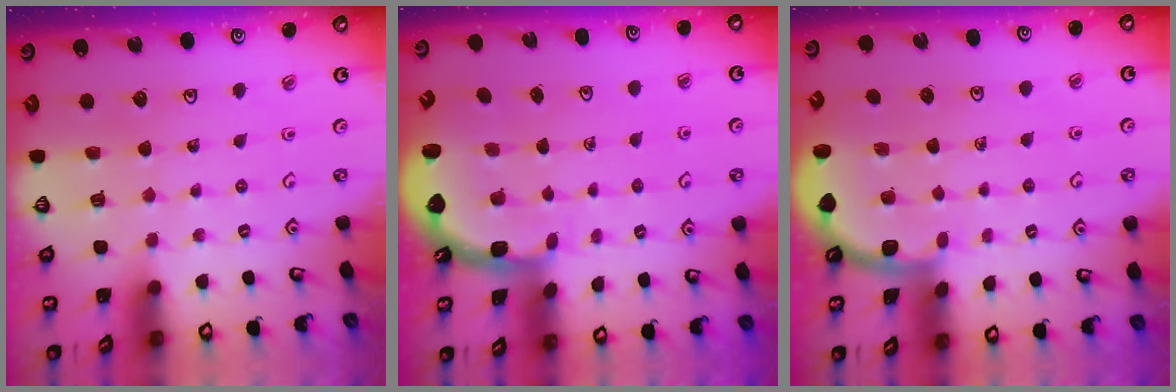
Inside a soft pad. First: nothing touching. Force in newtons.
{"total": 2.5, "press": 1.7, "slide": 1.8}
{"total": 1.8, "press": 1.7, "slide": 0.0}